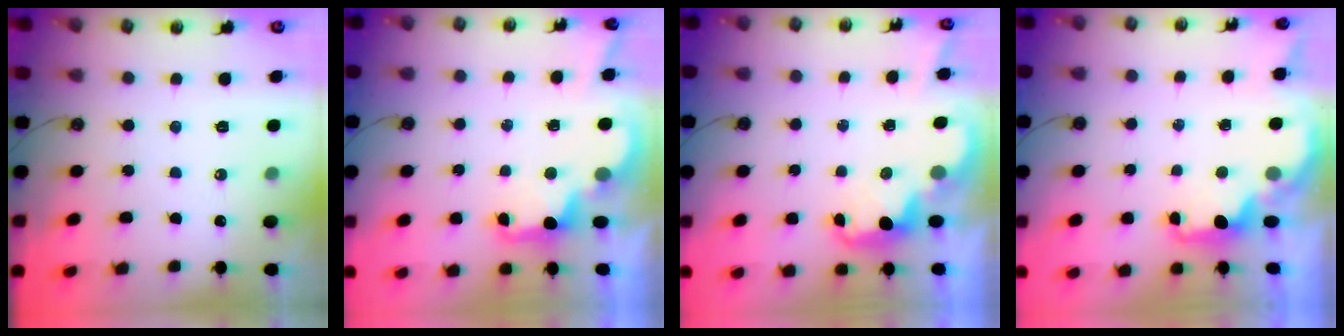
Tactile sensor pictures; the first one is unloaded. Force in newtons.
{"total": 2.5, "press": 2.4, "slide": 0.8}
{"total": 2.7, "press": 2.6, "slide": 0.4}
{"total": 1.8, "press": 1.7, "slide": 0.6}